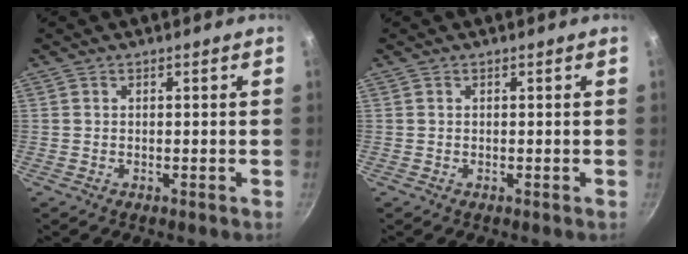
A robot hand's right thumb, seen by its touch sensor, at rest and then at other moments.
{"total": 0.0}